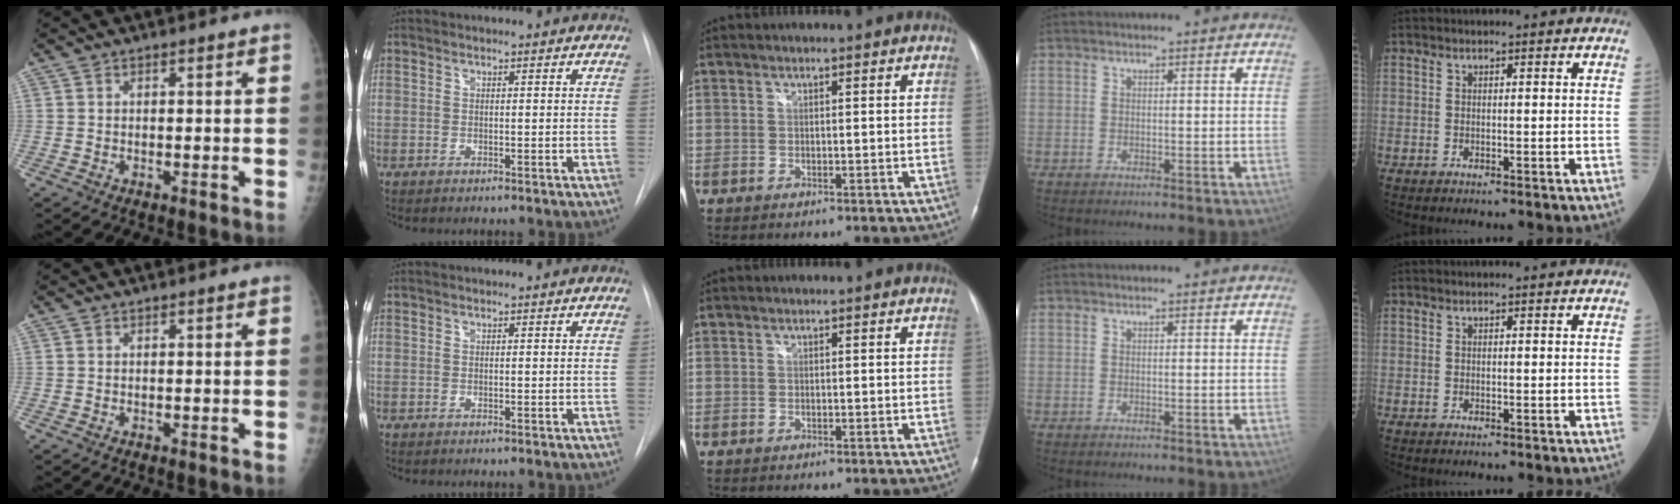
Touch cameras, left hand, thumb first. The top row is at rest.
{}